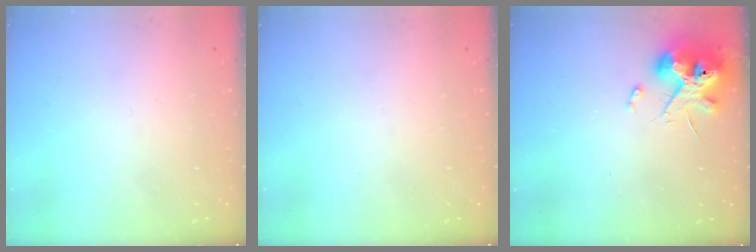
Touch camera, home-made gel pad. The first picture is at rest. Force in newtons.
{"total": 0.0}
{"total": 13.3, "press": 13.1, "slide": 2.1}